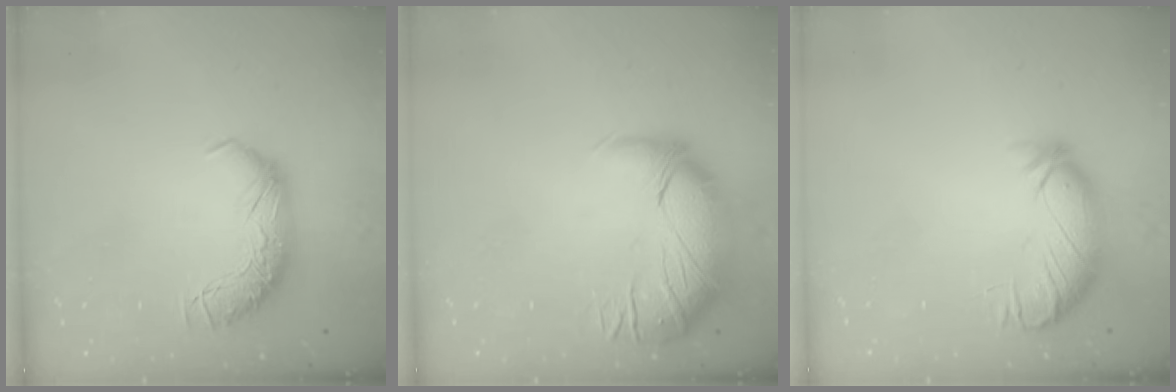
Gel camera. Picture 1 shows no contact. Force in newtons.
{"total": 2.7, "press": 1.3, "slide": 2.4}
{"total": 3.7, "press": 3.2, "slide": 1.8}